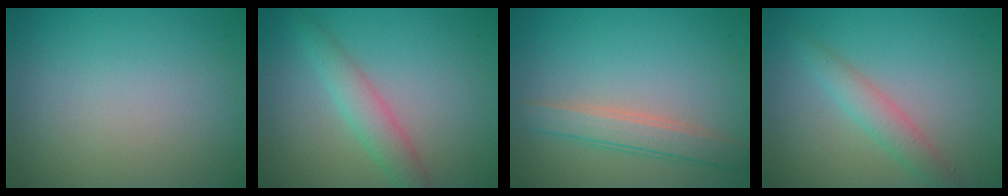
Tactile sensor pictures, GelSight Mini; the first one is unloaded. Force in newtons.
{"total": 2.9, "press": 2.9, "slide": 0.1}
{"total": 2.9, "press": 2.9, "slide": 0.2}
{"total": 2.7, "press": 2.7, "slide": 0.2}